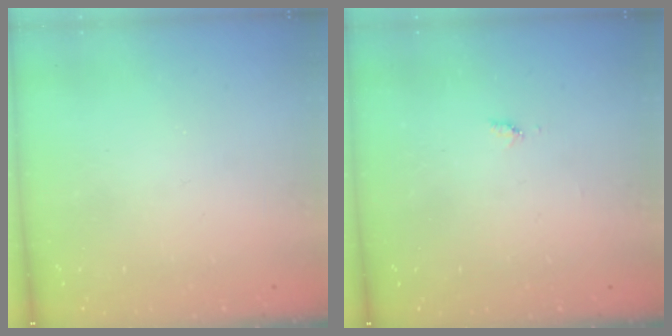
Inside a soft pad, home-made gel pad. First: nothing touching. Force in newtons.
{"total": 3.7, "press": 3.7, "slide": 0.5}